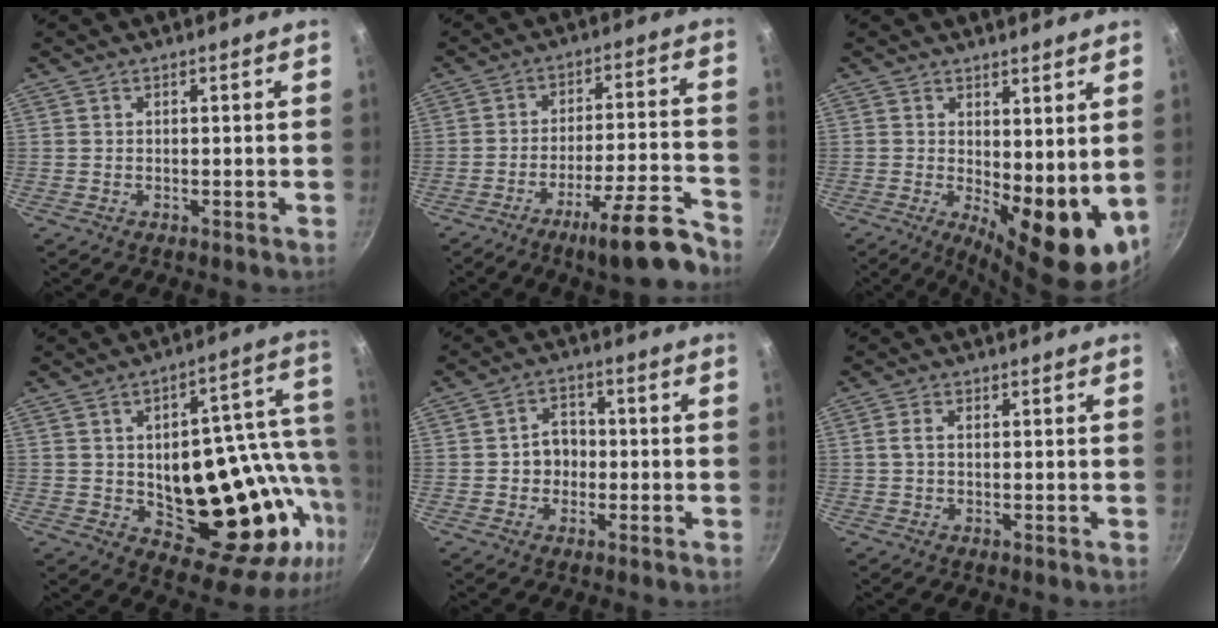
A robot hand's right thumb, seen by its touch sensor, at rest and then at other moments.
{"total": 13.3, "force": [-9.6, 2.0, 8.9], "torque": [-0.120, 0.073, -0.146]}
{"total": 12.6, "force": [0.9, 5.1, 11.5], "torque": [-0.127, -0.024, 0.027]}
{"total": 25.1, "force": [-1.2, 13.1, 21.5], "torque": [-0.246, -0.001, 0.003]}
{"total": 5.3, "force": [-0.7, 4.5, 2.8], "torque": [-0.009, 0.012, -0.013]}
{"total": 1.9, "force": [0.2, 1.0, 1.6], "torque": [-0.034, 0.004, 0.002]}